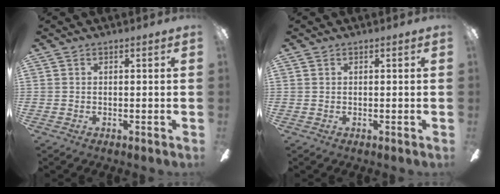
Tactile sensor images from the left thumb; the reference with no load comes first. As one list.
[{"total": 0.0}]